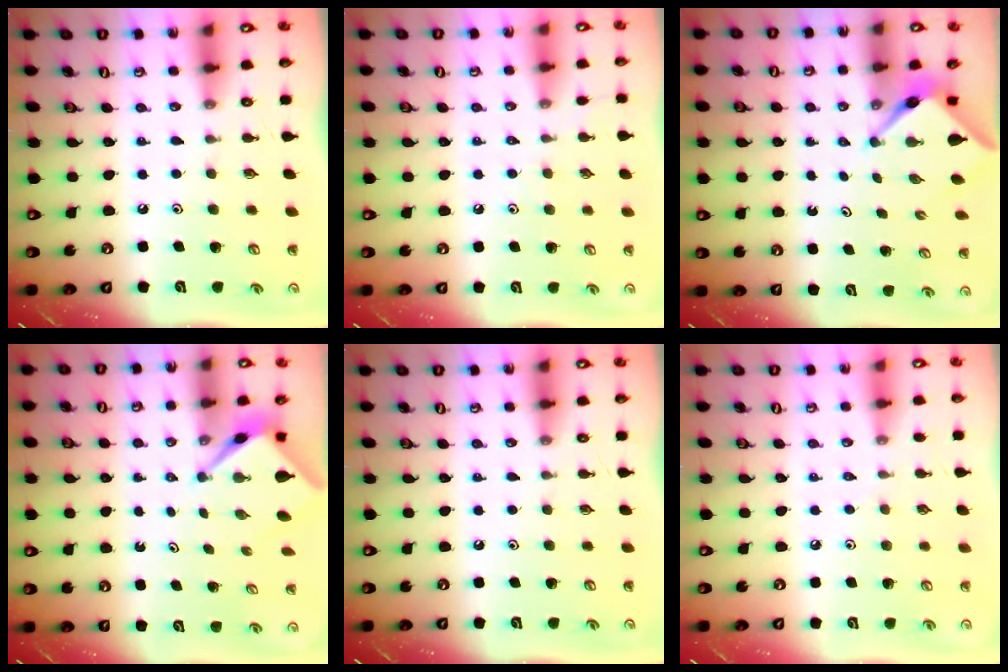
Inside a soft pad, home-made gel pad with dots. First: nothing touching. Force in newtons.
{"total": 2.4, "press": 2.4, "slide": 0.4}
{"total": 3.3, "press": 3.3, "slide": 0.3}
{"total": 2.5, "press": 2.5, "slide": 0.2}
{"total": 0.0}
{"total": 3.9, "press": 3.9, "slide": 0.7}